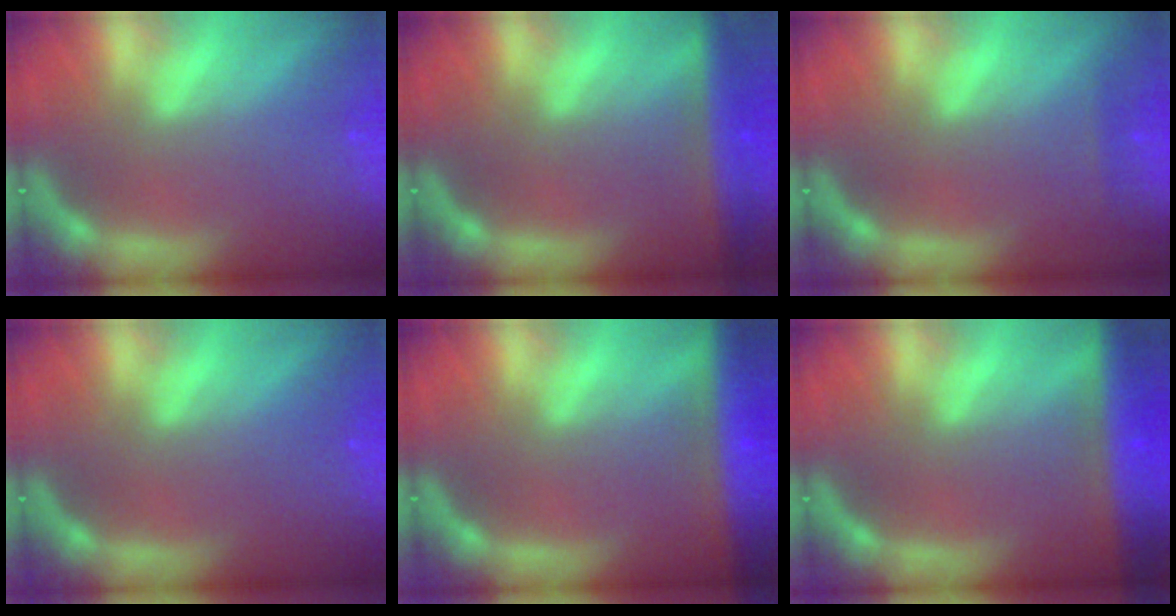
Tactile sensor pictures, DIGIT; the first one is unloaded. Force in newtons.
{"total": 5.5}
{"total": 0.9}
{"total": 0.0}
{"total": 10.0}
{"total": 8.5}